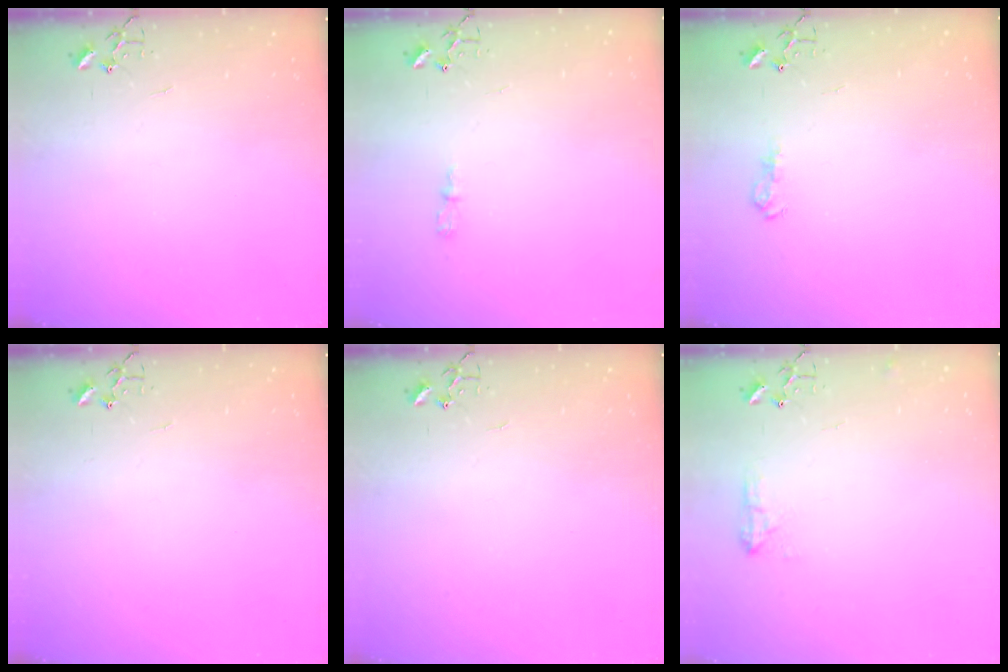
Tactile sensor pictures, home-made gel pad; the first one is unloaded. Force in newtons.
{"total": 3.5, "press": 3.5, "slide": 0.5}
{"total": 7.9, "press": 7.8, "slide": 0.8}
{"total": 0.0}
{"total": 0.0}
{"total": 8.0, "press": 7.9, "slide": 0.7}